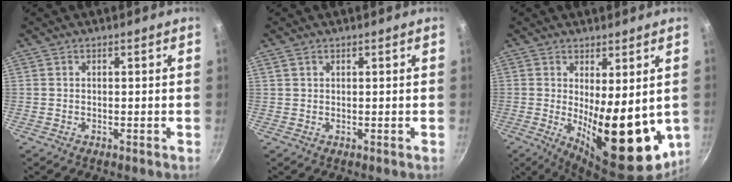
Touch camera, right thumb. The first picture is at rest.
{"total": 1.0, "force": [0.6, 0.7, 0.5], "torque": [-0.007, 0.000, 0.011]}
{"total": 16.6, "force": [-0.8, 6.5, 15.3], "torque": [-0.186, -0.030, 0.006]}